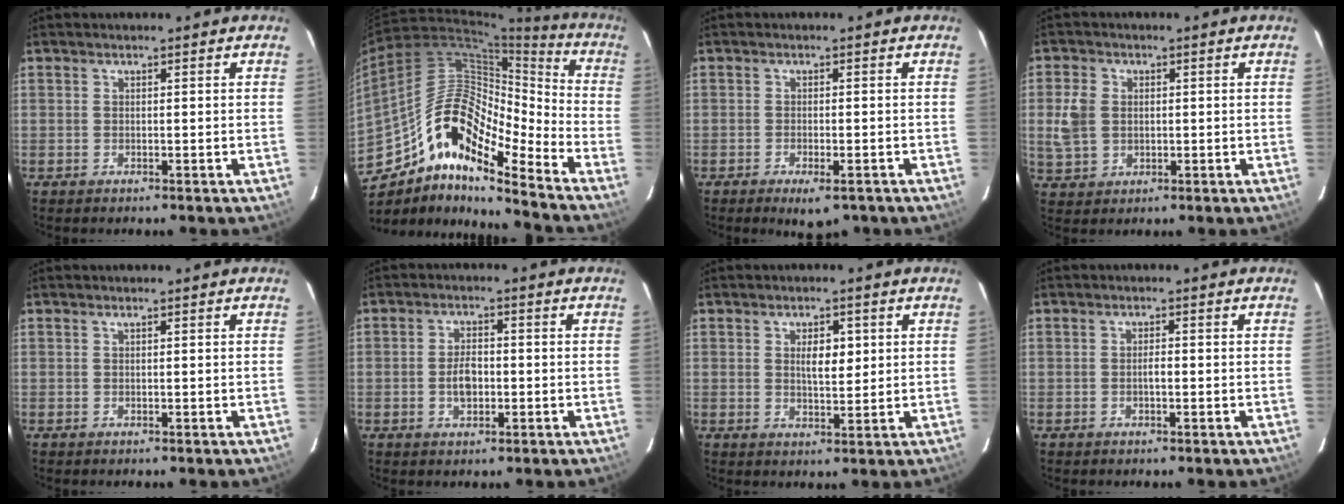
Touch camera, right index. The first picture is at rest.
{"total": 17.9, "force": [-11.6, 6.0, 12.2], "torque": [-0.198, 0.001, -0.220]}
{"total": 4.5, "force": [-3.0, 1.7, 3.0], "torque": [-0.053, -0.013, -0.043]}
{"total": 6.0, "force": [0.3, 4.9, 3.5], "torque": [-0.083, 0.007, 0.012]}
{"total": 0.0}
{"total": 4.3, "force": [-0.9, 2.6, 3.3], "torque": [-0.064, 0.003, -0.011]}
{"total": 4.2, "force": [1.1, 1.9, 3.6], "torque": [-0.058, 0.004, 0.019]}
{"total": 0.5, "force": [-0.2, 0.3, 0.4], "torque": [-0.006, 0.003, -0.004]}